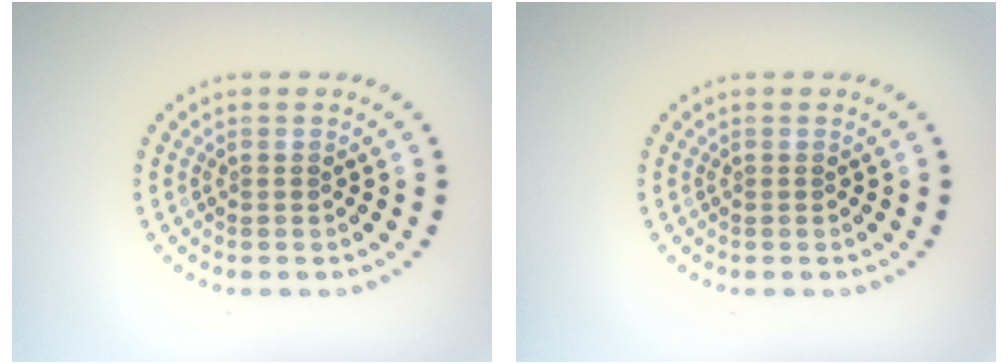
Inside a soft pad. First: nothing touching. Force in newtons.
{"total": 0.0}